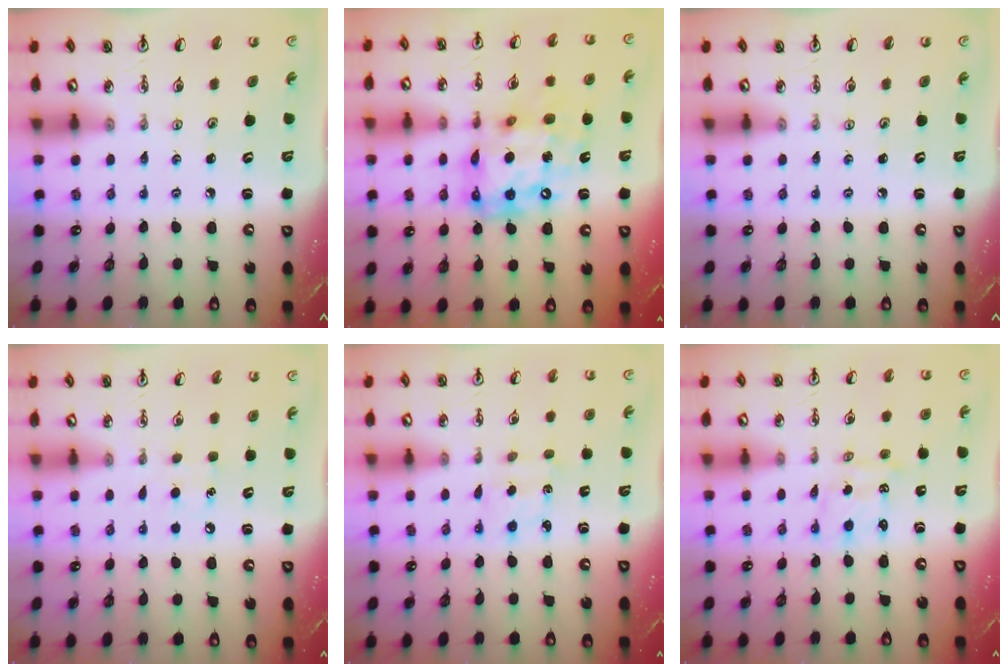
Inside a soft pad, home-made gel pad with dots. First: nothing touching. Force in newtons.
{"total": 16.4, "press": 16.3, "slide": 1.9}
{"total": 0.0}
{"total": 6.3, "press": 6.3, "slide": 0.8}
{"total": 1.7, "press": 1.5, "slide": 0.7}
{"total": 0.0}